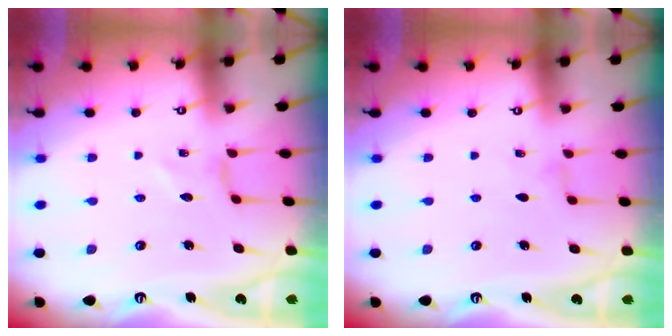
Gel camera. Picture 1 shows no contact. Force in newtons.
{"total": 0.7, "press": 0.7, "slide": 0.2}